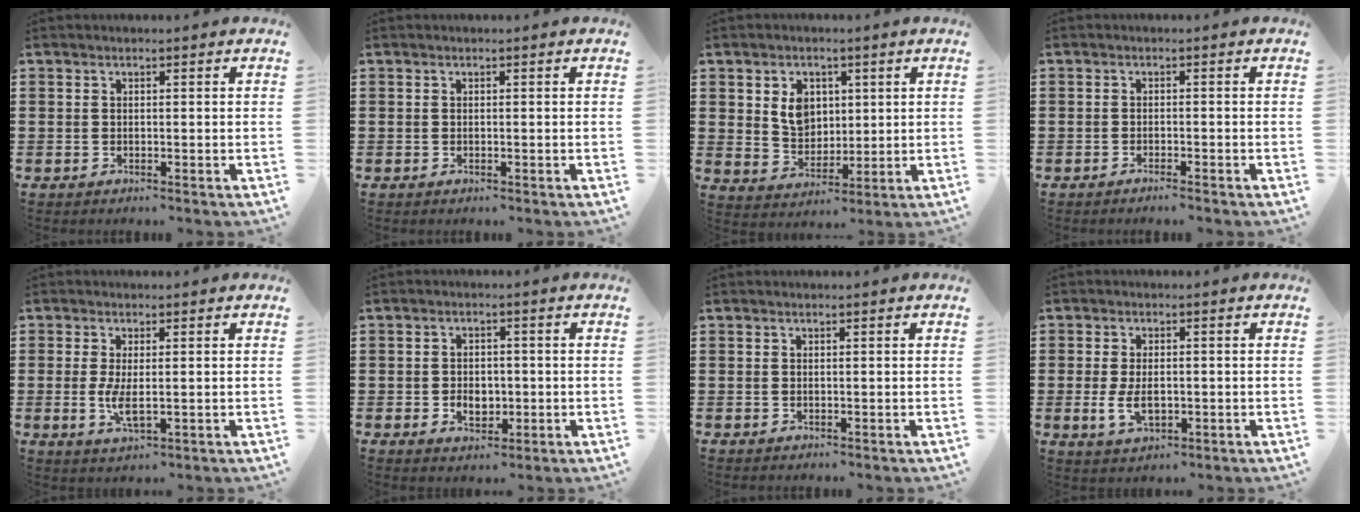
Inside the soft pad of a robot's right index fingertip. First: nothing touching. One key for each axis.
{"total": 0.0}
{"total": 5.9, "fx": 1.8, "fy": 4.6, "fz": 3.2, "tx": -0.071, "ty": 0.013, "tz": 0.029}
{"total": 1.1, "fx": -1.0, "fy": 0.0, "fz": 0.4, "tx": -0.009, "ty": -0.001, "tz": -0.019}
{"total": 4.0, "fx": -0.2, "fy": 1.2, "fz": 3.8, "tx": -0.085, "ty": -0.005, "tz": -0.007}
{"total": 3.4, "fx": -0.7, "fy": 2.4, "fz": 2.2, "tx": -0.039, "ty": 0.001, "tz": -0.016}
{"total": 0.0}
{"total": 4.3, "fx": -0.6, "fy": 2.3, "fz": 3.6, "tx": -0.083, "ty": -0.005, "tz": -0.011}